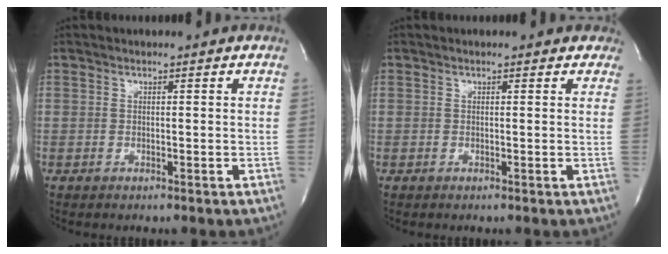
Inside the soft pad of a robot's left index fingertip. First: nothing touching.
{"total": 1.9, "force": [1.4, 1.3, 0.4], "torque": [0.005, 0.002, 0.003]}